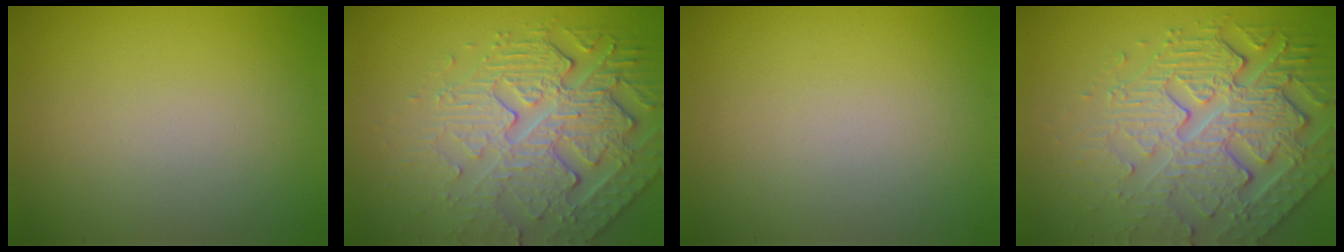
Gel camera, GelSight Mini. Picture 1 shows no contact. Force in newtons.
{"total": 5.8, "press": 5.0, "slide": 2.9}
{"total": 0.0}
{"total": 6.8, "press": 5.5, "slide": 4.0}